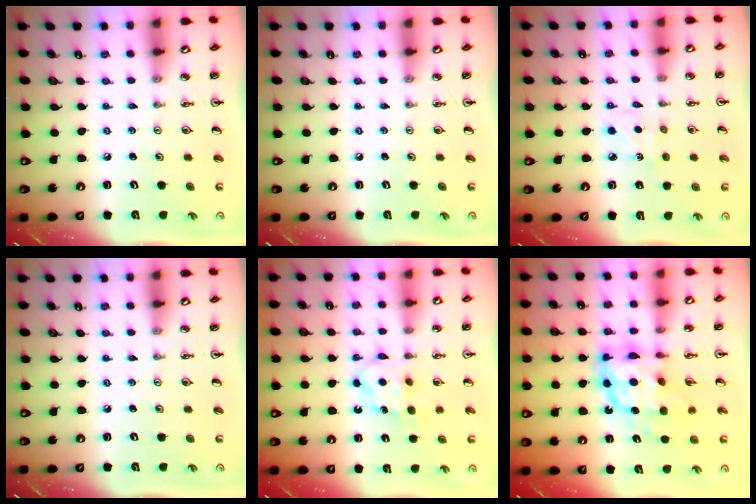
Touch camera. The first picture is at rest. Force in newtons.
{"total": 0.0}
{"total": 6.1, "press": 6.1, "slide": 0.5}
{"total": 0.0}
{"total": 6.3, "press": 6.3, "slide": 0.3}
{"total": 13.5, "press": 13.4, "slide": 1.2}